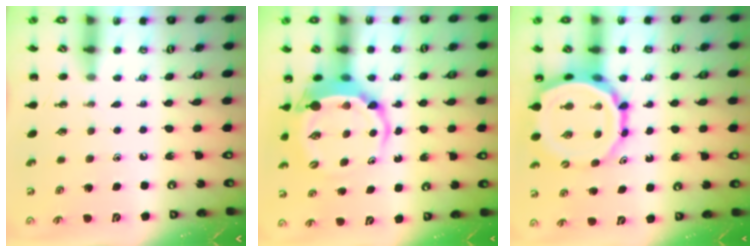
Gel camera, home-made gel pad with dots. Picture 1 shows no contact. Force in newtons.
{"total": 6.5, "press": 6.4, "slide": 1.0}
{"total": 13.2, "press": 12.8, "slide": 3.5}